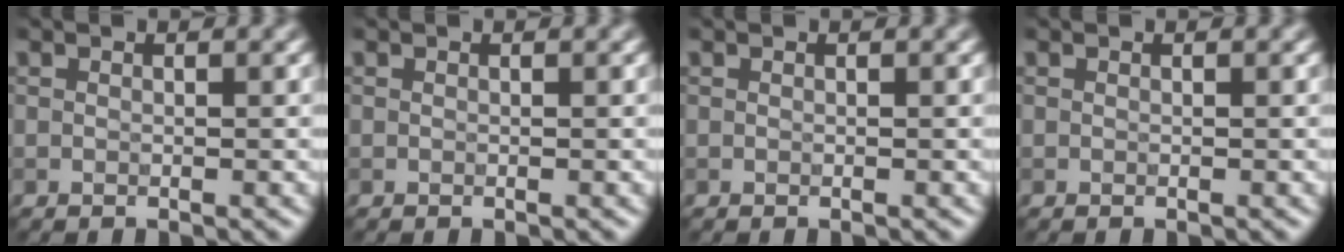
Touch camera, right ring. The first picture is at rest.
{"total": 0.0}
{"total": 0.0}
{"total": 0.0}